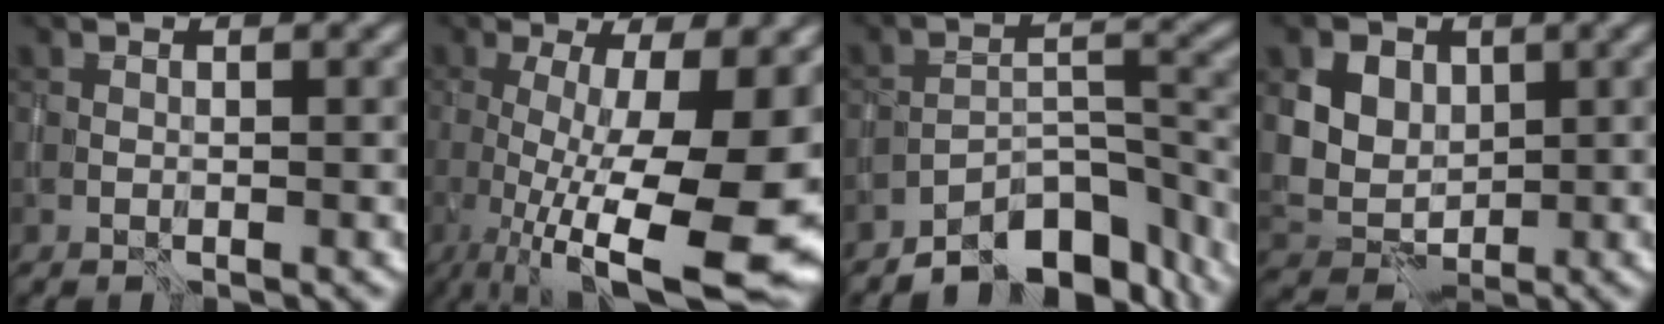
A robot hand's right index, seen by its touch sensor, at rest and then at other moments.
{"total": 15.5, "force": [-2.9, 5.0, 14.3], "torque": [-0.196, -0.018, -0.025]}
{"total": 7.3, "force": [-6.2, 2.6, 2.8], "torque": [-0.029, 0.001, -0.108]}
{"total": 7.2, "force": [2.6, 5.9, 3.3], "torque": [-0.070, 0.022, 0.037]}